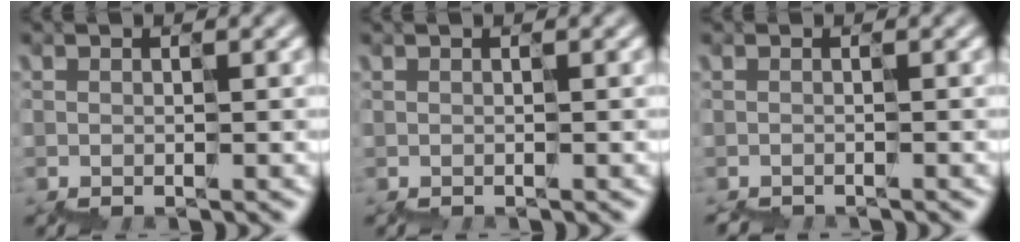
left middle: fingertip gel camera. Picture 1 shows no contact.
{"total": 0.0}
{"total": 1.1, "force": [-0.9, -0.1, -0.6], "torque": [0.012, -0.011, -0.008]}